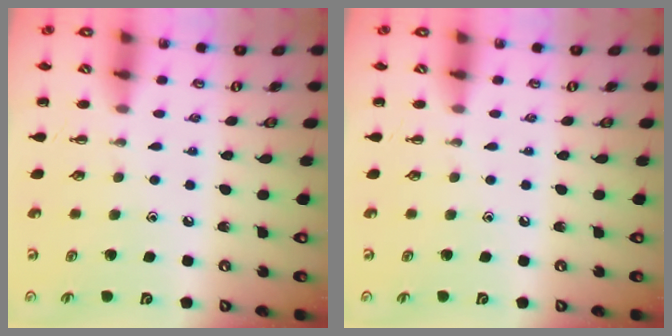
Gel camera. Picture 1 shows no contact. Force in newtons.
{"total": 0.0}